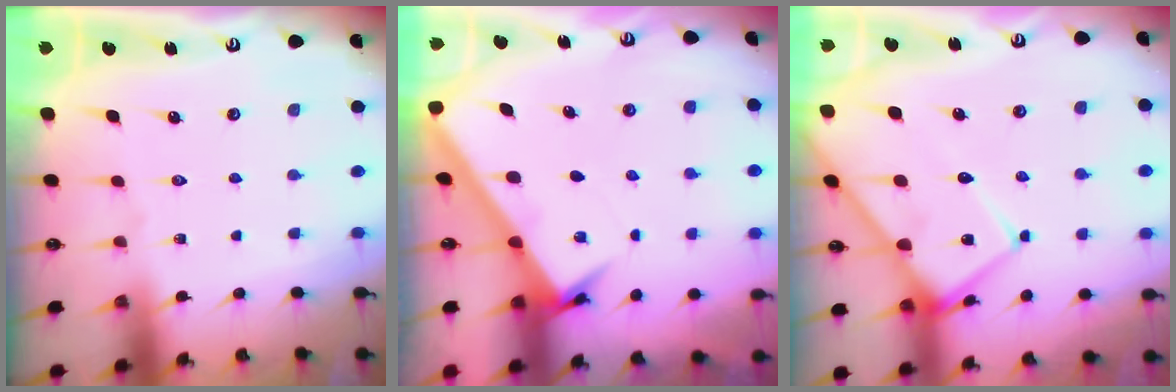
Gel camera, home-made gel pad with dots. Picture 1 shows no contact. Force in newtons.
{"total": 3.6, "press": 3.5, "slide": 0.3}
{"total": 12.5, "press": 12.5, "slide": 1.2}